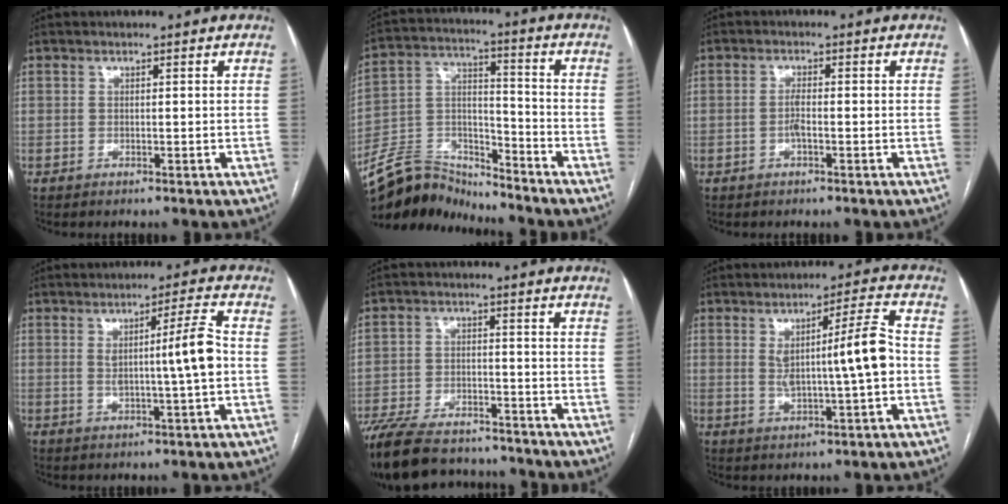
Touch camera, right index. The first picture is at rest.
{"total": 11.2, "force": [-11.1, 2.0, 0.4], "torque": [-0.010, 0.047, -0.211]}
{"total": 1.8, "force": [-0.7, 0.2, 1.7], "torque": [-0.033, 0.001, -0.014]}
{"total": 7.0, "force": [0.2, -0.7, 6.9], "torque": [-0.109, 0.000, 0.007]}
{"total": 16.4, "force": [-14.2, 5.4, 6.0], "torque": [-0.139, -0.004, -0.217]}
{"total": 8.7, "force": [0.2, 0.2, 8.7], "torque": [-0.136, 0.009, 0.007]}